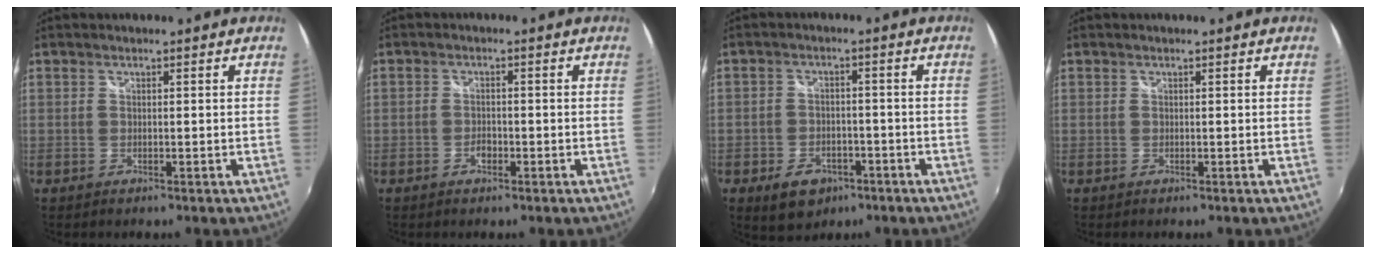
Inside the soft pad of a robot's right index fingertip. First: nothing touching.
{"total": 2.0, "force": [-1.1, 1.2, 1.1], "torque": [-0.022, 0.005, -0.017]}
{"total": 7.6, "force": [-4.3, 5.3, 3.5], "torque": [-0.087, 0.005, -0.055]}
{"total": 0.0}